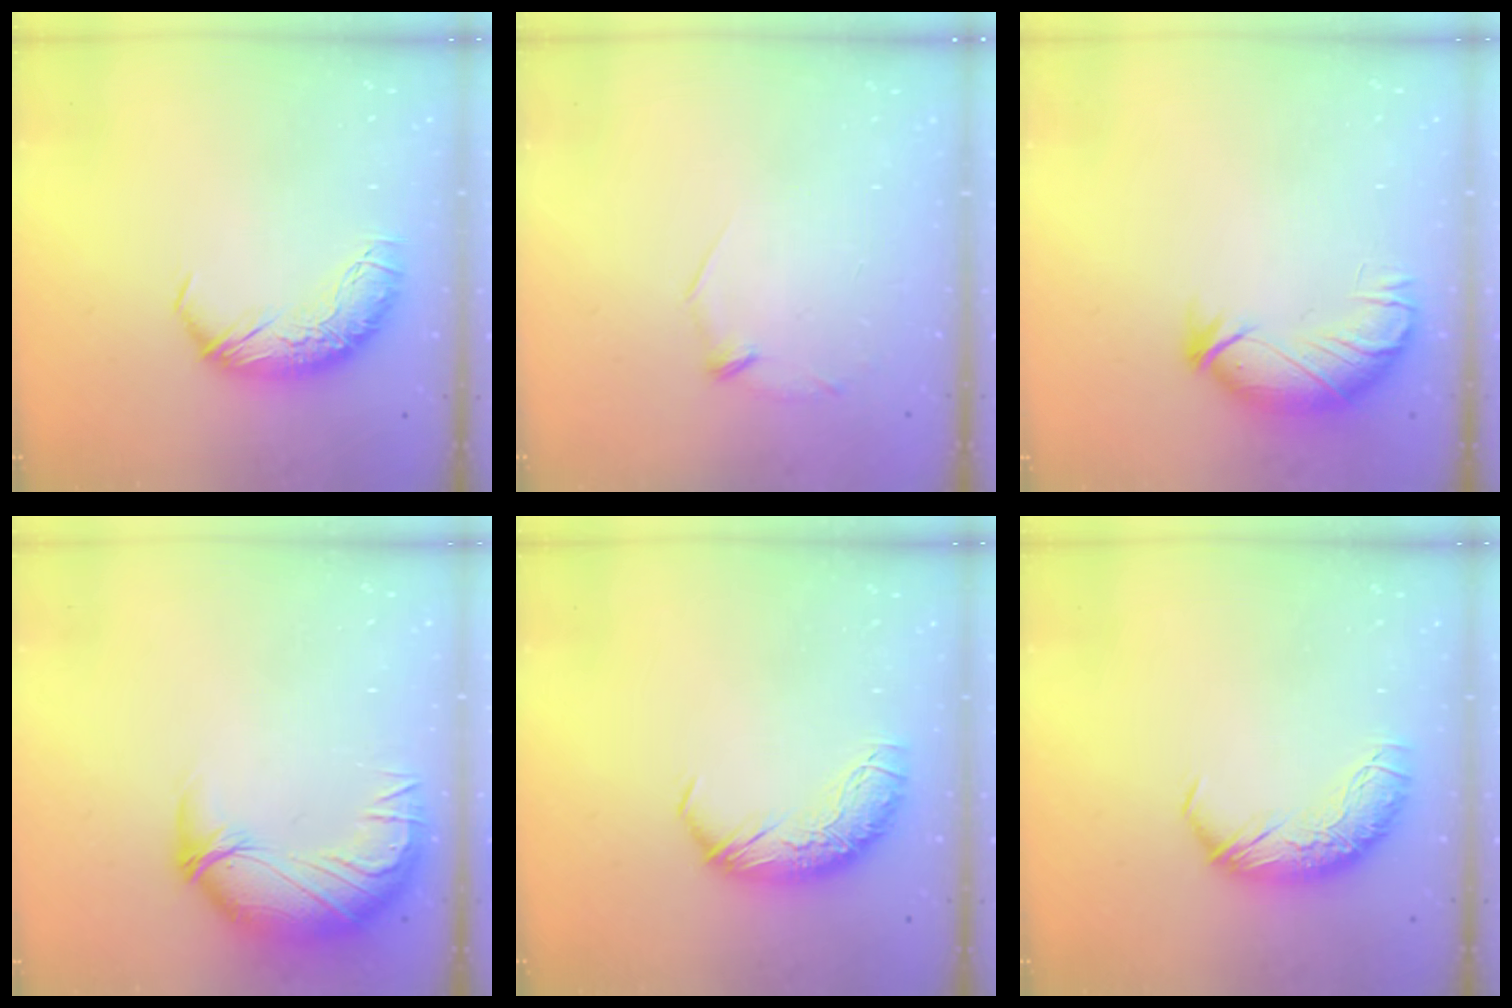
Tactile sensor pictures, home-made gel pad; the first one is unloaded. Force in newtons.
{"total": 7.0, "press": 7.0, "slide": 0.9}
{"total": 3.9, "press": 3.4, "slide": 2.0}
{"total": 2.8, "press": 0.5, "slide": 2.8}
{"total": 0.0}
{"total": 0.0}